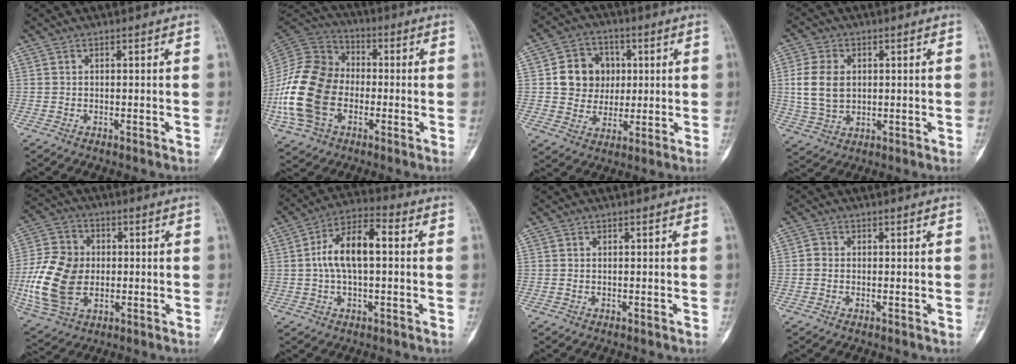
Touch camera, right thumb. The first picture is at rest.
{"total": 20.2, "force": [-4.0, 14.4, 13.6], "torque": [-0.282, 0.023, -0.073]}
{"total": 10.6, "force": [1.7, 9.5, 4.4], "torque": [-0.026, 0.002, 0.029]}
{"total": 8.9, "force": [1.1, 6.4, 6.2], "torque": [-0.119, -0.003, 0.027]}
{"total": 16.4, "force": [-1.8, 11.9, 11.2], "torque": [-0.217, 0.005, -0.029]}
{"total": 11.0, "force": [0.9, 5.0, 9.8], "torque": [-0.185, 0.032, 0.007]}
{"total": 0.0}
{"total": 1.4, "force": [-0.2, 1.2, 0.5], "torque": [-0.003, 0.004, -0.008]}